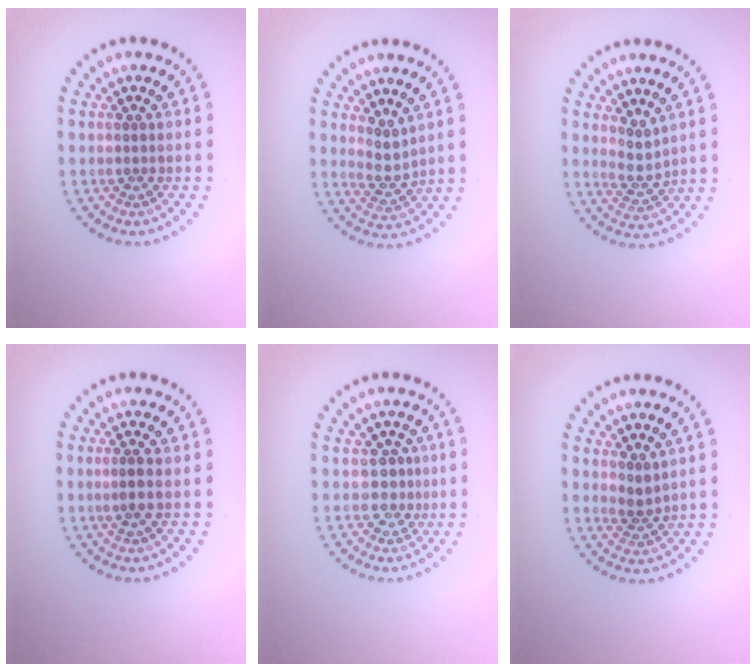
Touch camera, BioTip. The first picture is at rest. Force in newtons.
{"total": 2.0, "press": 1.5, "slide": 1.4}
{"total": 2.0, "press": 1.6, "slide": 1.3}
{"total": 1.6, "press": 1.4, "slide": 0.8}
{"total": 2.0, "press": 1.4, "slide": 1.4}
{"total": 1.6, "press": 1.3, "slide": 0.9}